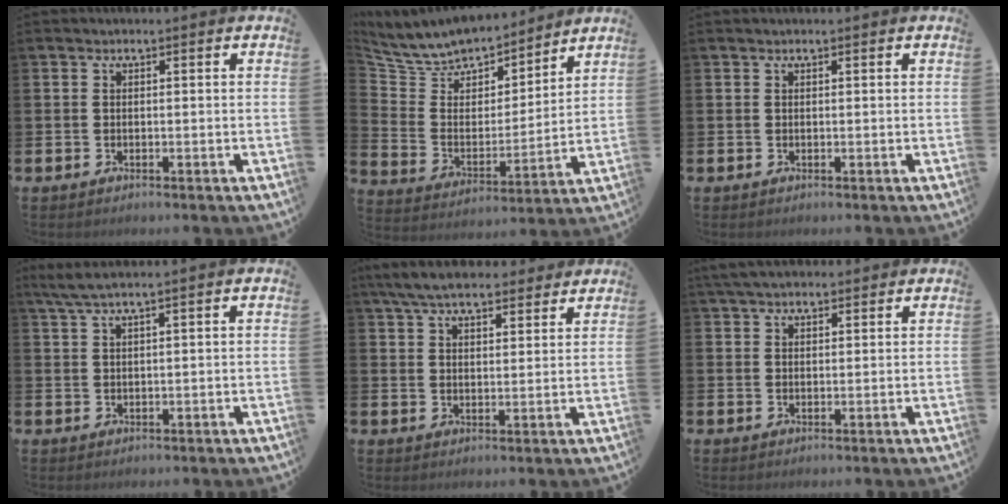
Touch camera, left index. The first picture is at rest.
{"total": 8.1, "force": [7.8, 2.1, 0.2], "torque": [-0.060, -0.066, 0.140]}
{"total": 0.0}
{"total": 3.0, "force": [2.4, -0.5, 1.7], "torque": [-0.045, -0.002, 0.044]}
{"total": 6.8, "force": [6.3, 1.6, 2.0], "torque": [-0.056, -0.018, 0.115]}
{"total": 3.9, "force": [3.4, 1.3, 1.4], "torque": [-0.033, -0.003, 0.064]}